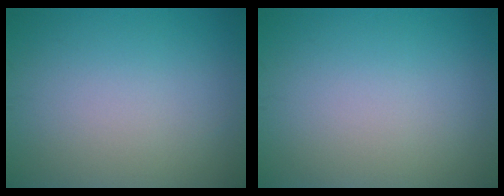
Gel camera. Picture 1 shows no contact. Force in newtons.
{"total": 0.0}